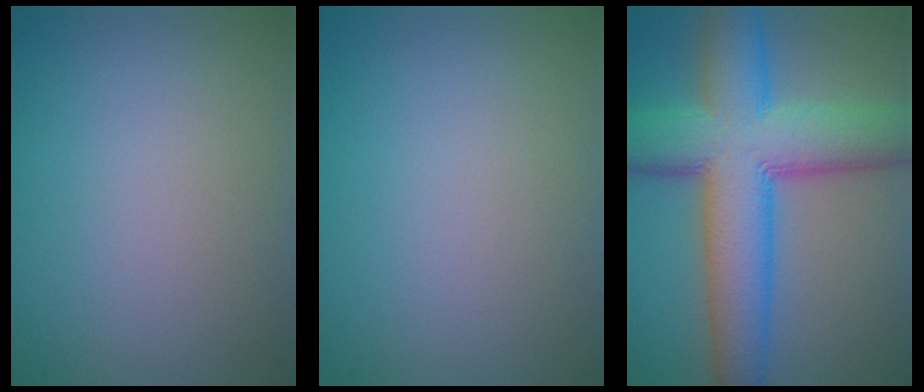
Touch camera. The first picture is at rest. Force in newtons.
{"total": 0.0}
{"total": 11.7, "press": 11.7, "slide": 0.1}